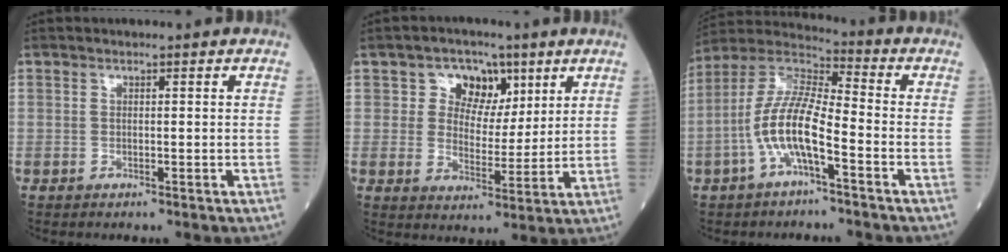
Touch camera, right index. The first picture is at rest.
{"total": 6.9, "force": [3.3, 5.3, 3.0], "torque": [-0.039, 0.016, 0.053]}
{"total": 11.1, "force": [-3.7, 2.4, 10.2], "torque": [-0.217, 0.014, -0.074]}